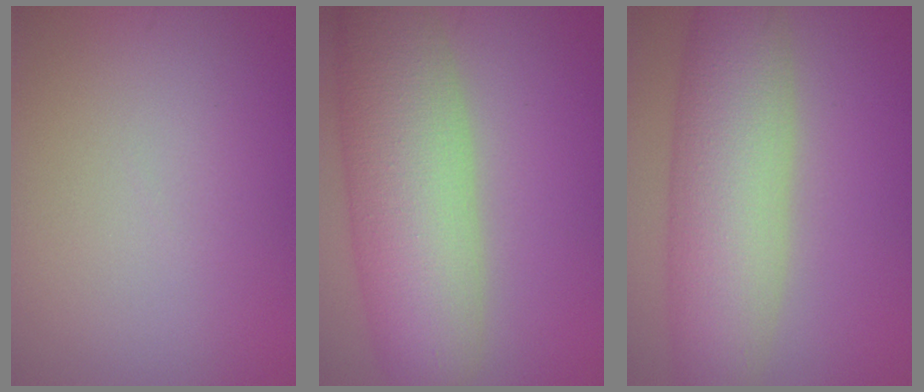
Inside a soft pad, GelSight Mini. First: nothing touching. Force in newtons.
{"total": 10.4, "press": 10.4, "slide": 0.5}
{"total": 8.8, "press": 8.7, "slide": 0.7}